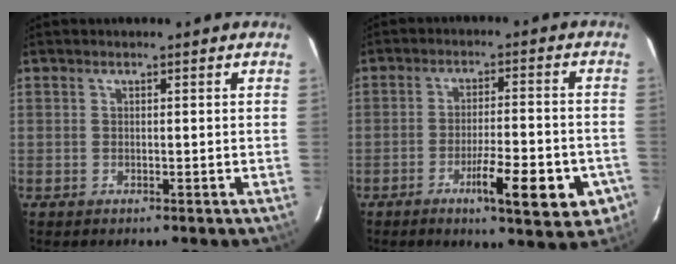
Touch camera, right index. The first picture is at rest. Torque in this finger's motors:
{"motor_torque": [0.59, -0.35, 0.24, 0.08]}